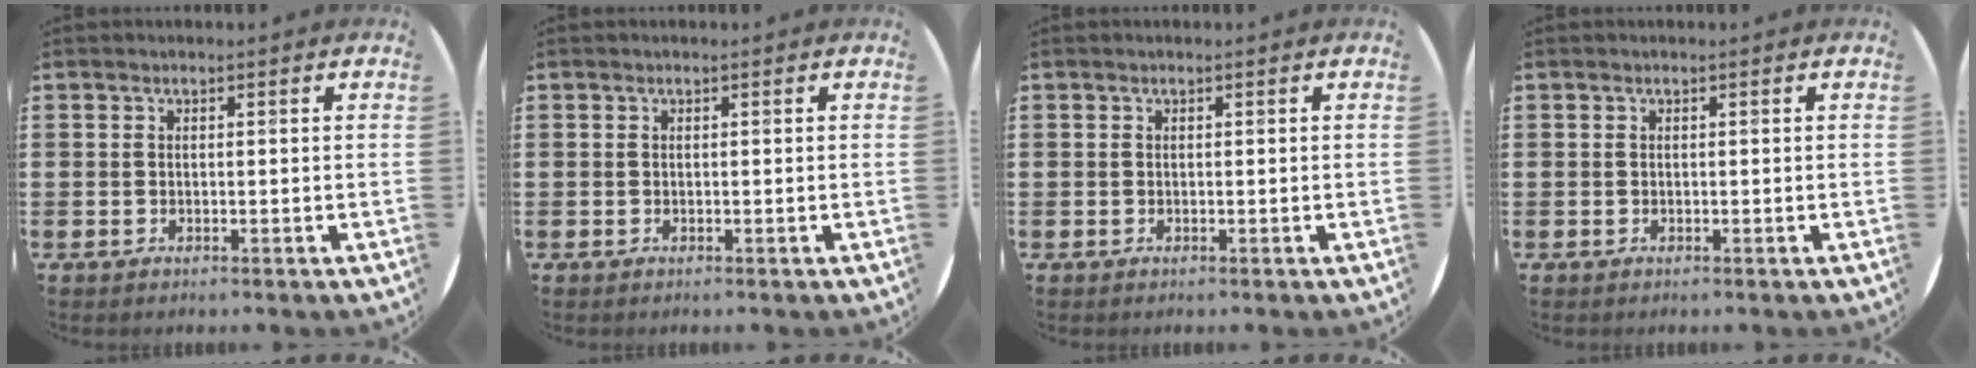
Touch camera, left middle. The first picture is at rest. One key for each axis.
{"total": 0.0}
{"total": 0.0}
{"total": 0.0}